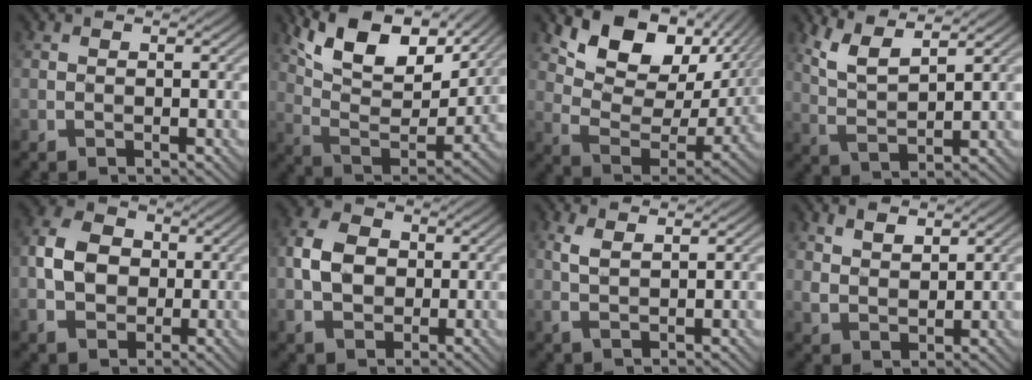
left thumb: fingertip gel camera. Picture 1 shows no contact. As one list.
[{"total": 15.6, "force": [10.5, 5.8, 10.0], "torque": [-0.220, 0.017, 0.169]}, {"total": 14.3, "force": [7.9, 7.8, 9.1], "torque": [-0.163, -0.008, 0.143]}, {"total": 6.6, "force": [4.6, 1.6, 4.4], "torque": [-0.108, 0.002, 0.102]}, {"total": 7.1, "force": [-0.3, 5.5, 4.4], "torque": [-0.102, 0.011, -0.015]}, {"total": 6.1, "force": [0.1, 4.6, 4.1], "torque": [-0.097, 0.009, -0.005]}, {"total": 2.7, "force": [1.7, 0.5, 2.1], "torque": [-0.057, 0.005, 0.038]}, {"total": 3.7, "force": [2.9, 1.6, 1.7], "torque": [-0.043, -0.005, 0.064]}]